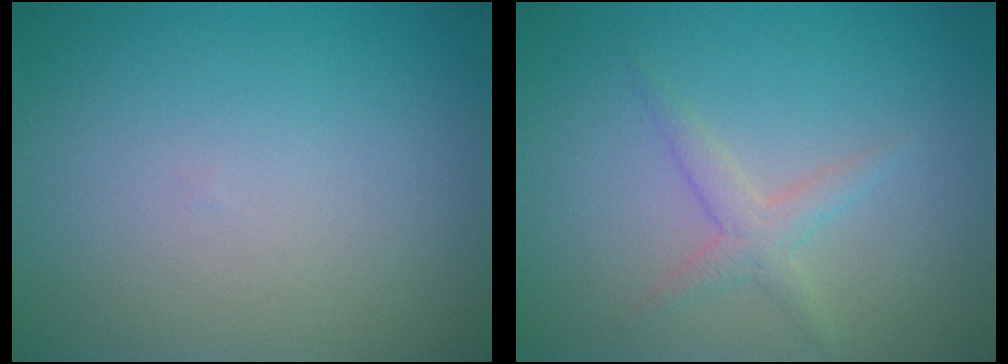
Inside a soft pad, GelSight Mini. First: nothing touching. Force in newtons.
{"total": 1.8, "press": 1.8, "slide": 0.1}